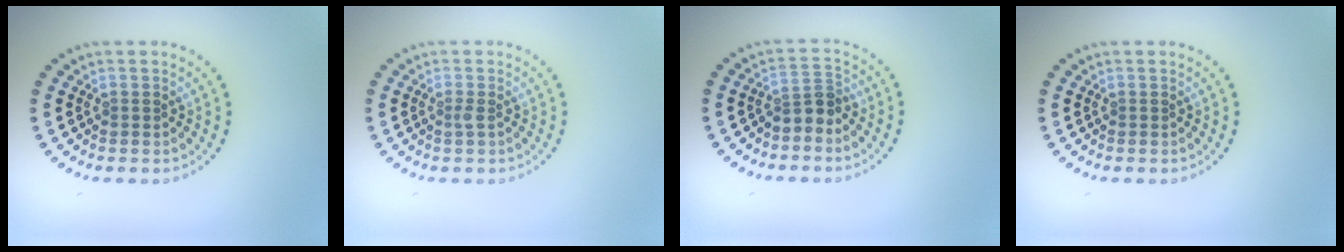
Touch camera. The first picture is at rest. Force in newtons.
{"total": 0.6, "press": 0.5, "slide": 0.3}
{"total": 2.3, "press": 1.8, "slide": 1.5}
{"total": 0.0}